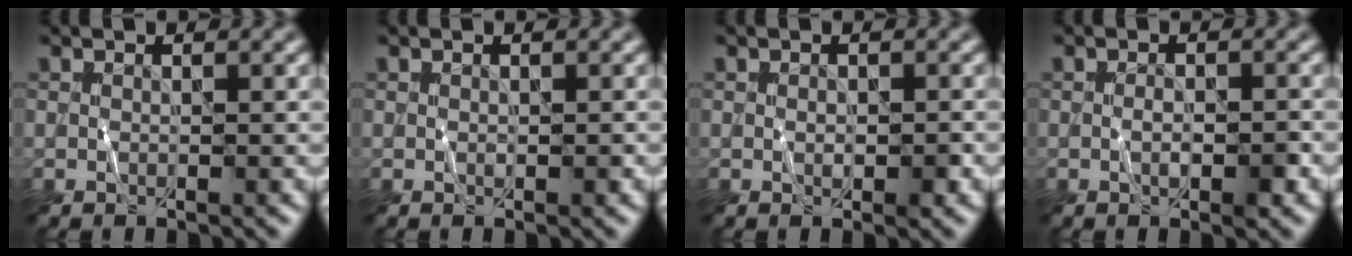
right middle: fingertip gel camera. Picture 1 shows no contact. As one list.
[{"total": 0.6, "force": [-0.1, 0.3, 0.5], "torque": [-0.010, -0.001, 0.000]}, {"total": 1.4, "force": [-0.2, 0.8, 1.2], "torque": [-0.017, -0.001, -0.002]}, {"total": 2.1, "force": [-0.5, 0.8, 1.8], "torque": [-0.032, -0.001, -0.008]}]